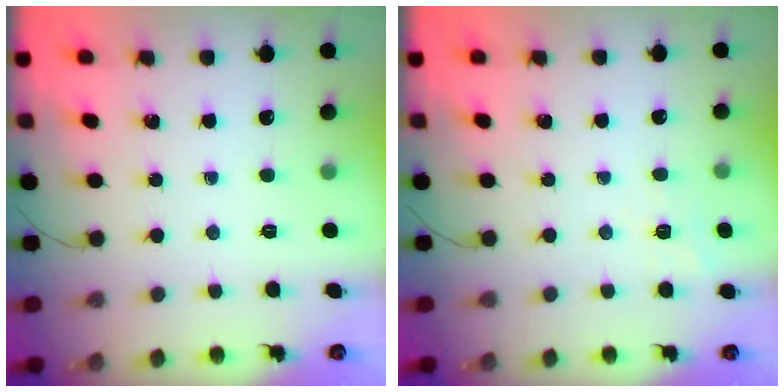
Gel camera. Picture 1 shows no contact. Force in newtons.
{"total": 7.8, "press": 7.6, "slide": 1.7}